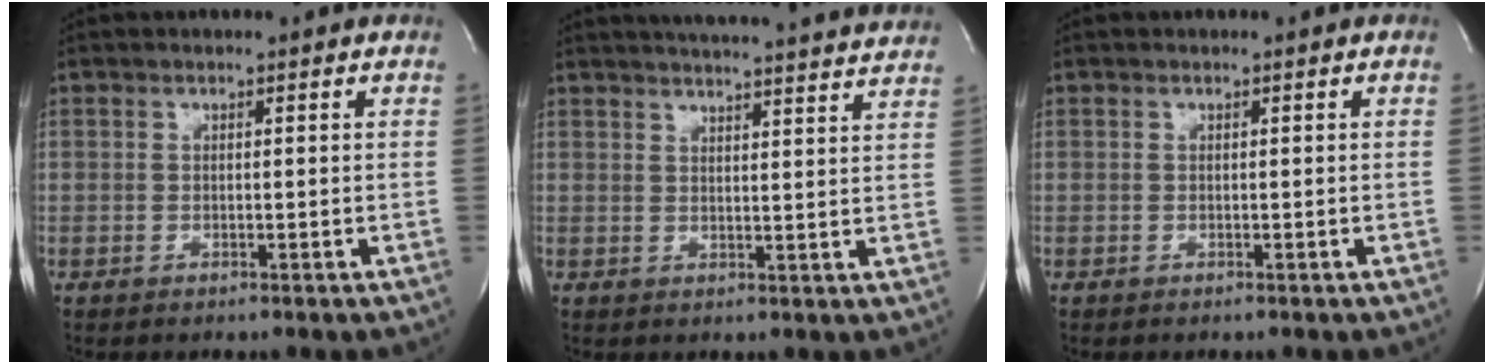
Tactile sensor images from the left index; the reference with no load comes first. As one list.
[{"total": 20.8, "force": [19.6, 0.8, 6.9], "torque": [-0.103, -0.019, 0.239]}, {"total": 0.0}]